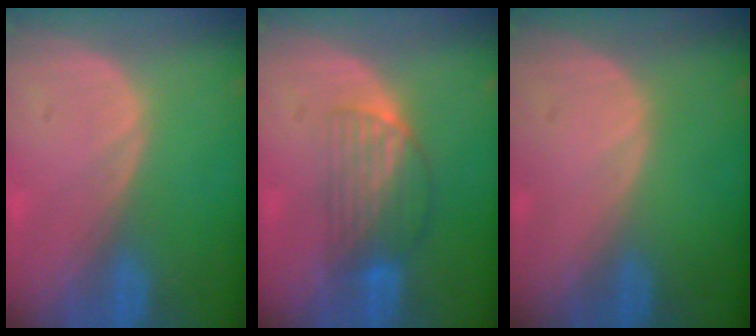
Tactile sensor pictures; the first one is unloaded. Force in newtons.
{"total": 6.5, "press": 5.5, "slide": 3.5}
{"total": 0.0}